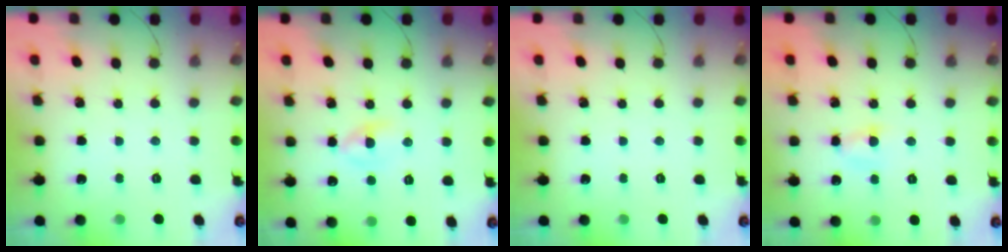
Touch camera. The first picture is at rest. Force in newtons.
{"total": 3.1, "press": 2.9, "slide": 1.0}
{"total": 0.0}
{"total": 4.5, "press": 4.3, "slide": 1.3}